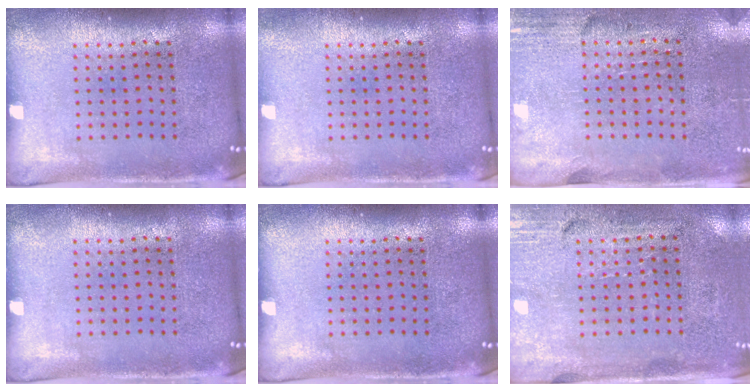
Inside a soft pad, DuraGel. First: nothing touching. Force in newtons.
{"total": 0.6, "press": 0.6, "slide": 0.1}
{"total": 2.8, "press": 2.5, "slide": 1.4}
{"total": 0.0}
{"total": 0.0}
{"total": 3.3, "press": 2.9, "slide": 1.5}